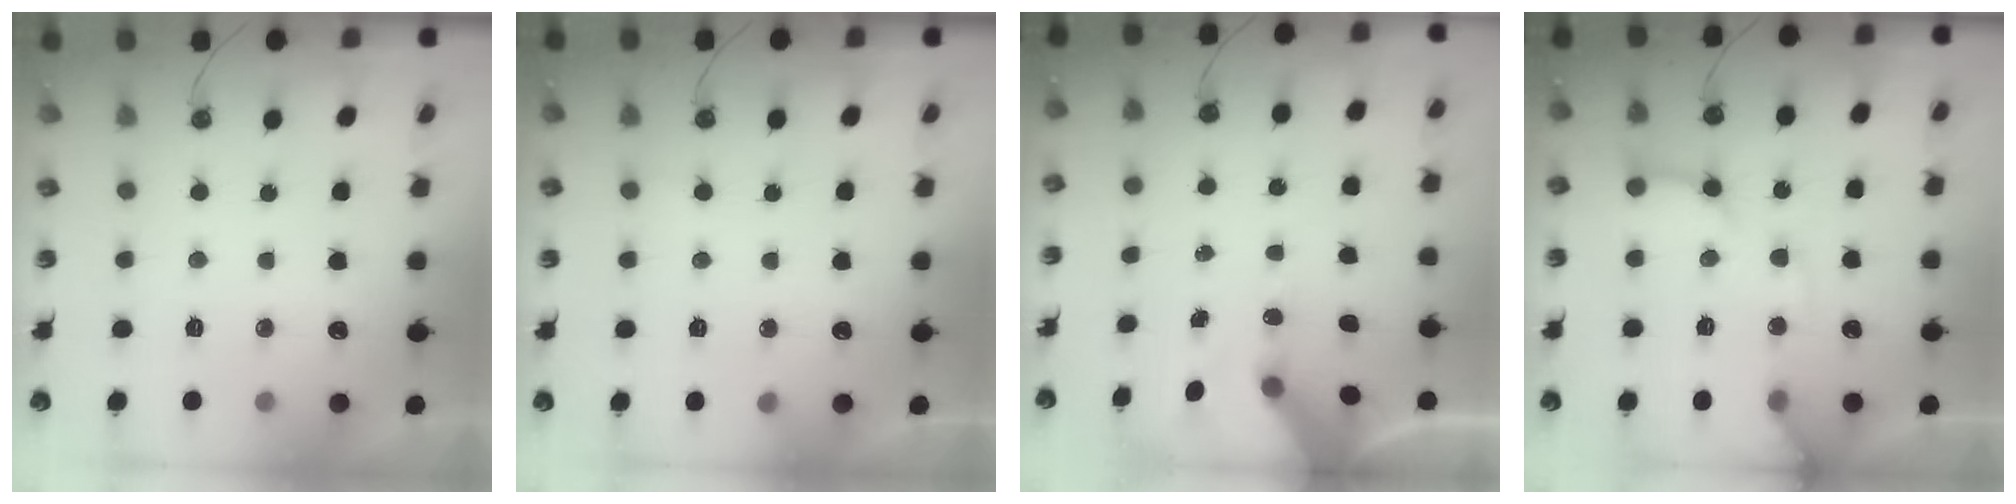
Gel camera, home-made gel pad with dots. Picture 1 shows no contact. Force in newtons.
{"total": 5.4, "press": 5.4, "slide": 0.4}
{"total": 9.1, "press": 9.0, "slide": 1.4}
{"total": 11.8, "press": 11.7, "slide": 1.7}